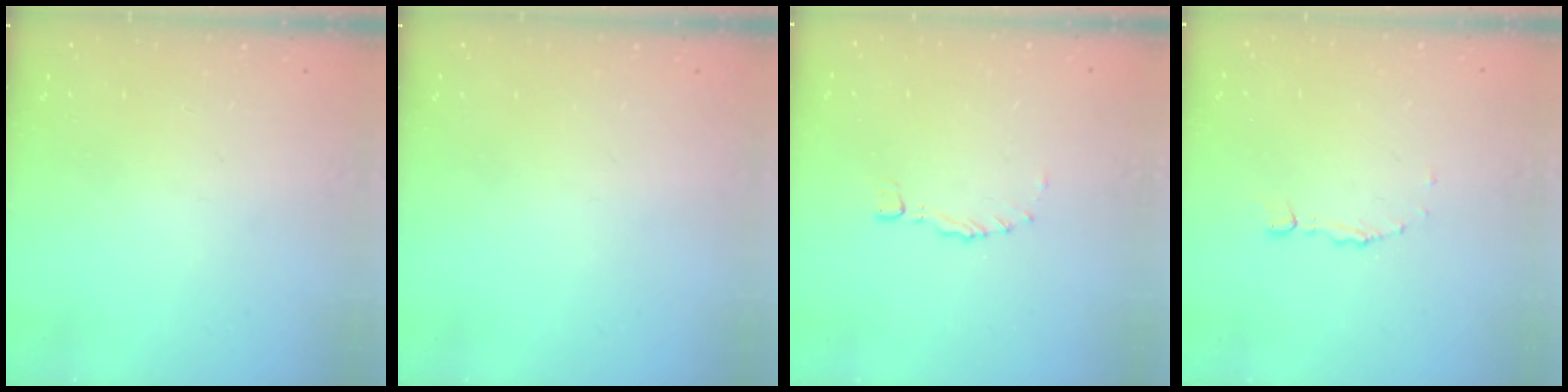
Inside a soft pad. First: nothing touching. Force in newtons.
{"total": 0.0}
{"total": 0.0}
{"total": 2.0, "press": 2.0, "slide": 0.3}